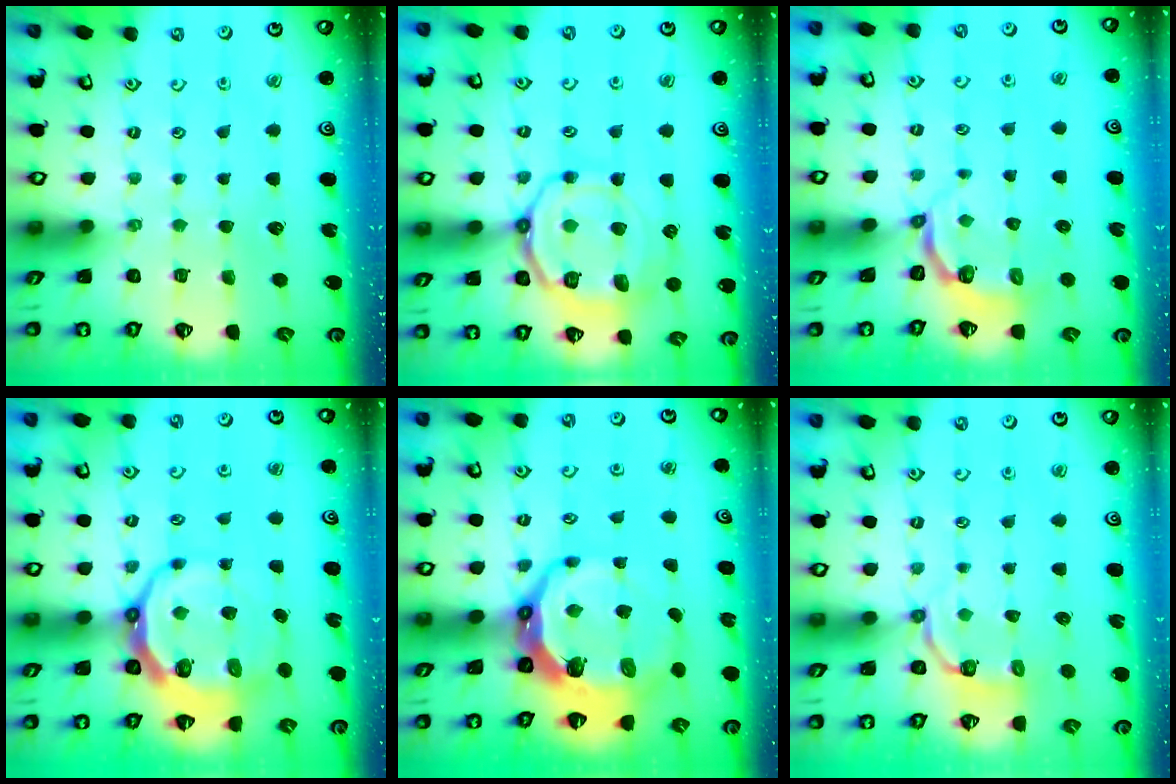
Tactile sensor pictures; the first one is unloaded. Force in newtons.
{"total": 14.0, "press": 13.9, "slide": 1.6}
{"total": 3.5, "press": 2.6, "slide": 2.3}
{"total": 11.5, "press": 10.7, "slide": 4.2}
{"total": 13.4, "press": 12.4, "slide": 5.0}
{"total": 4.2, "press": 2.9, "slide": 3.0}